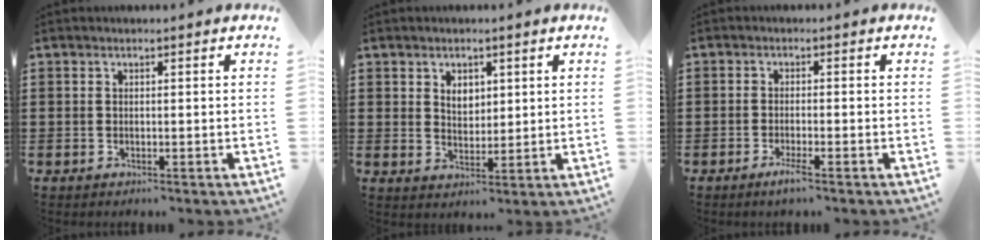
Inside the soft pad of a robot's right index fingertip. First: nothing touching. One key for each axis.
{"total": 2.8, "fx": 1.5, "fy": 1.9, "fz": 1.4, "tx": -0.026, "ty": 0.004, "tz": 0.025}
{"total": 2.3, "fx": -1.5, "fy": 0.0, "fz": 1.8, "tx": -0.045, "ty": -0.010, "tz": -0.030}